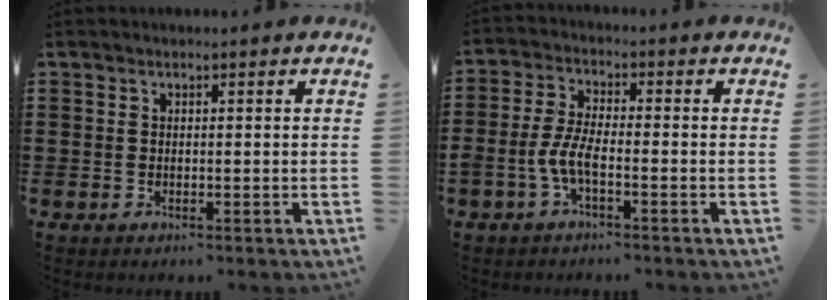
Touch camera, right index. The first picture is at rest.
{"total": 5.0, "force": [-2.1, 1.5, 4.3], "torque": [-0.108, -0.009, -0.048]}